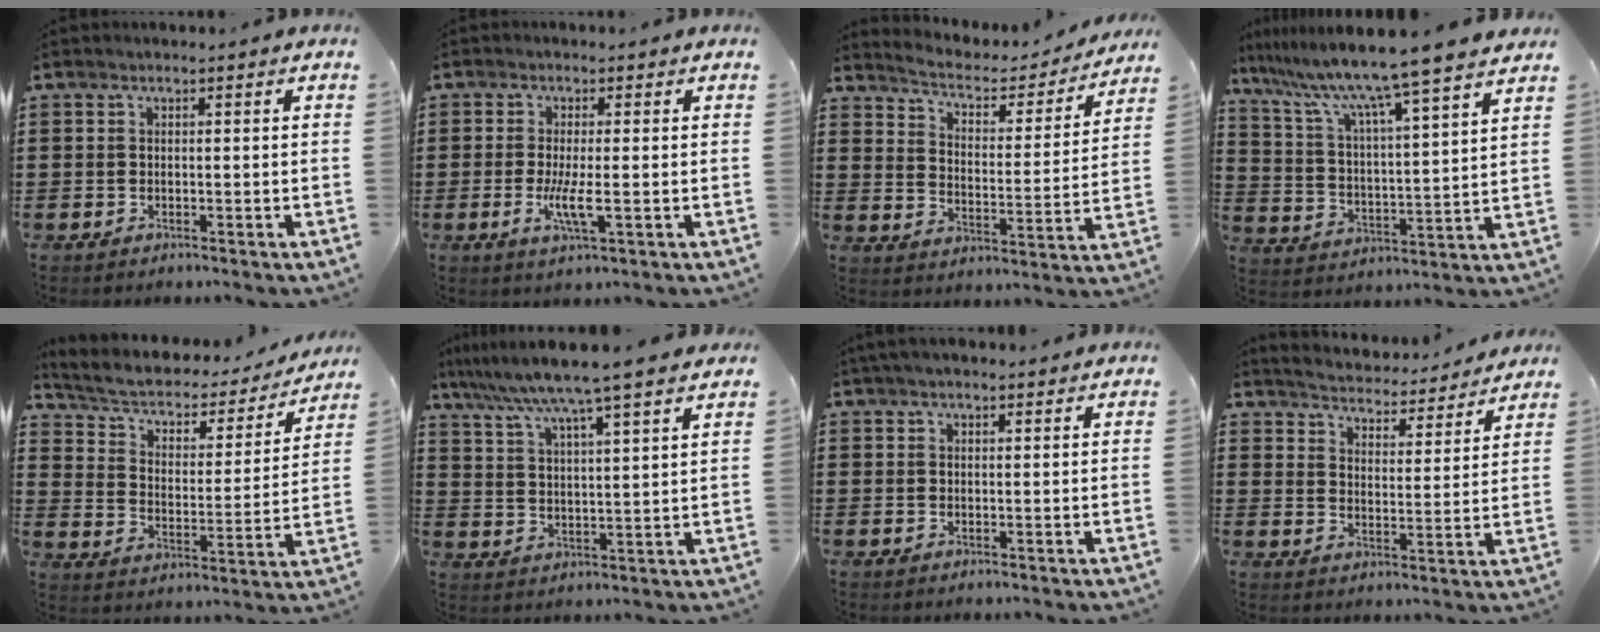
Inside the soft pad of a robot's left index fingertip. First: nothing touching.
{"total": 4.6, "force": [-1.0, 0.6, 4.4], "torque": [-0.089, -0.011, -0.020]}
{"total": 3.2, "force": [2.8, 1.0, 1.0], "torque": [-0.039, -0.026, 0.038]}
{"total": 9.1, "force": [7.9, -1.4, 4.4], "torque": [-0.118, -0.063, 0.126]}
{"total": 4.4, "force": [3.0, 2.3, 2.3], "torque": [-0.062, -0.022, 0.044]}
{"total": 6.4, "force": [5.6, -1.3, 2.8], "torque": [-0.078, -0.039, 0.089]}
{"total": 2.1, "force": [1.8, 0.4, 0.9], "torque": [-0.022, 0.004, 0.035]}
{"total": 4.0, "force": [4.0, -0.4, 0.0], "torque": [-0.026, -0.041, 0.062]}